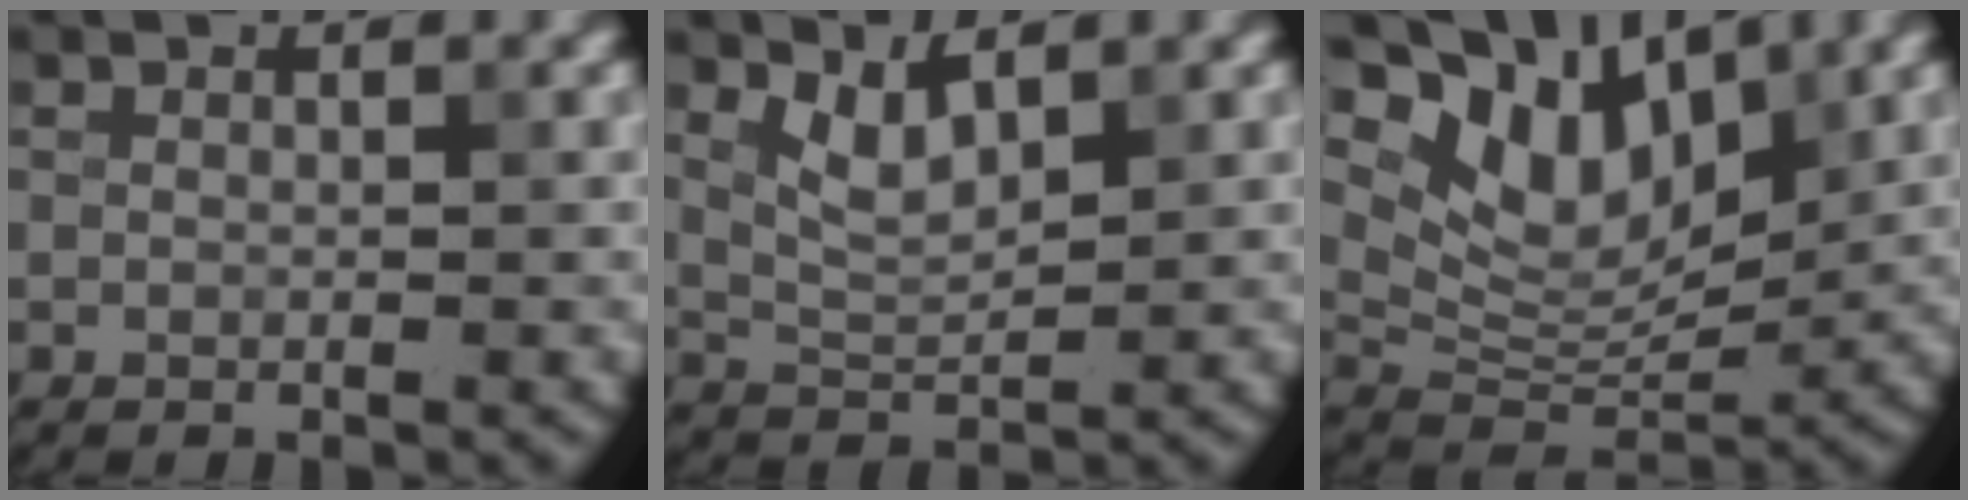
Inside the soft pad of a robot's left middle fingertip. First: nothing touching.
{"total": 2.9, "force": [1.6, 1.0, 2.1], "torque": [-0.048, -0.008, 0.037]}
{"total": 8.7, "force": [4.9, 4.7, 5.4], "torque": [-0.098, -0.001, 0.086]}